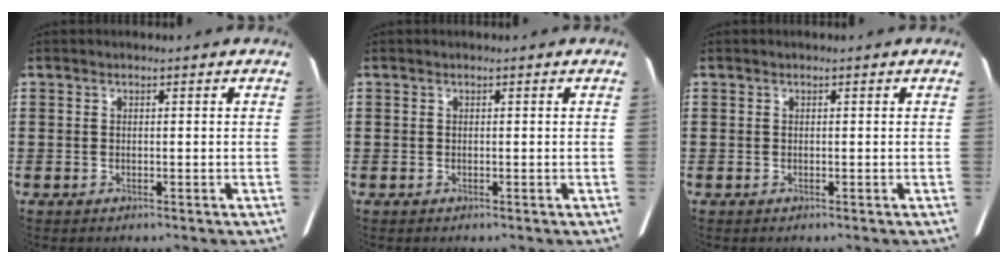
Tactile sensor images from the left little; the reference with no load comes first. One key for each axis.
{"total": 0.0}
{"total": 0.0}